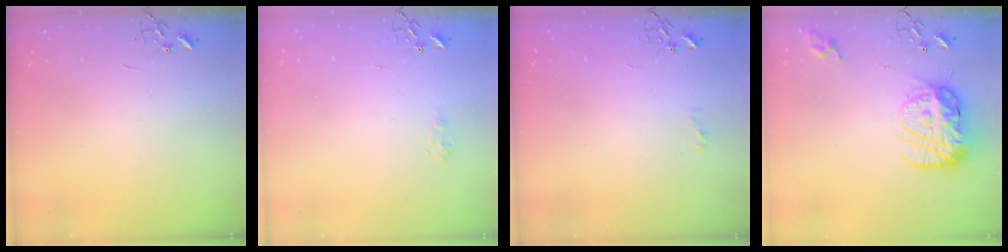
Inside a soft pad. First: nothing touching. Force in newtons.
{"total": 5.8, "press": 5.7, "slide": 0.8}
{"total": 5.9, "press": 5.9, "slide": 0.8}
{"total": 17.6, "press": 17.5, "slide": 1.6}